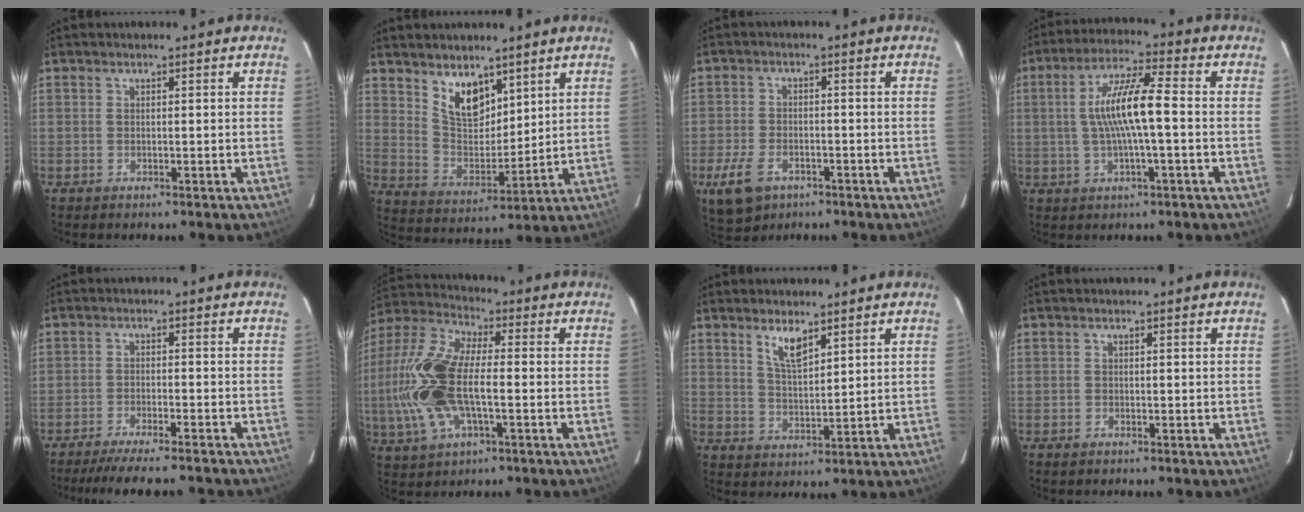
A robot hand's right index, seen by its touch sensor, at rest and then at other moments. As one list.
[{"total": 9.5, "force": [6.3, 5.1, 5.0], "torque": [-0.081, 0.000, 0.128]}, {"total": 8.8, "force": [-4.9, 5.3, 4.9], "torque": [-0.125, -0.011, -0.084]}, {"total": 10.2, "force": [-0.4, 1.2, 10.1], "torque": [-0.187, 0.012, -0.006]}, {"total": 11.7, "force": [-10.5, 1.2, 5.1], "torque": [-0.106, -0.017, -0.156]}, {"total": 18.8, "force": [-2.6, 8.3, 16.7], "torque": [-0.361, 0.001, -0.054]}, {"total": 5.4, "force": [3.6, 1.7, 3.7], "torque": [-0.068, -0.003, 0.071]}, {"total": 0.8, "force": [-0.6, 0.5, 0.2], "torque": [-0.005, -0.001, -0.010]}]